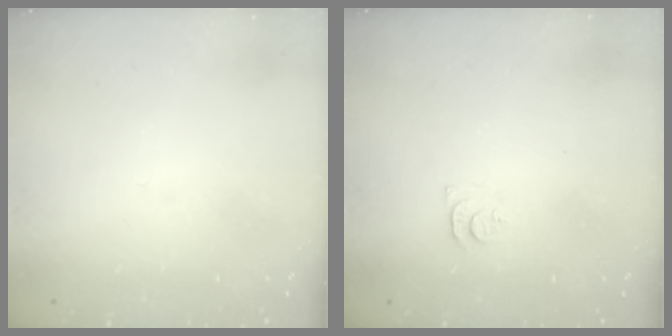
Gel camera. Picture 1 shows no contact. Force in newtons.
{"total": 3.7, "press": 3.6, "slide": 0.4}